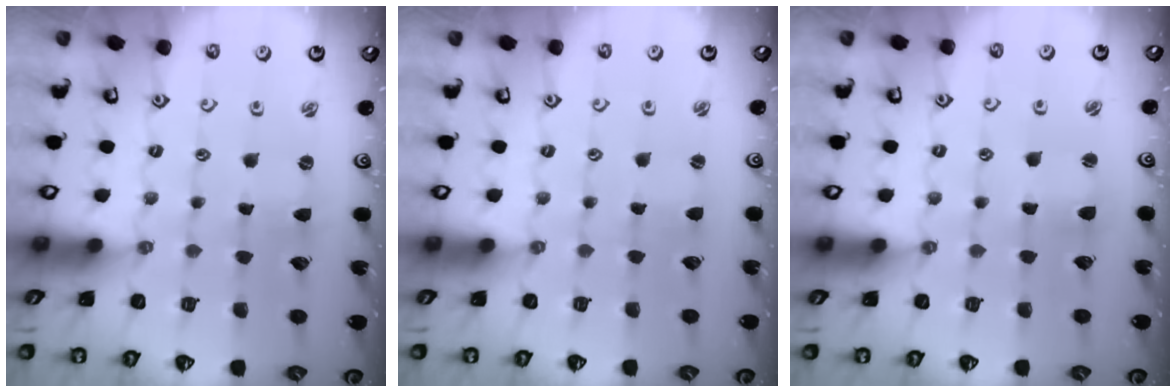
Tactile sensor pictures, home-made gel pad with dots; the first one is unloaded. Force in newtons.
{"total": 0.0}
{"total": 2.7, "press": 2.7, "slide": 0.4}